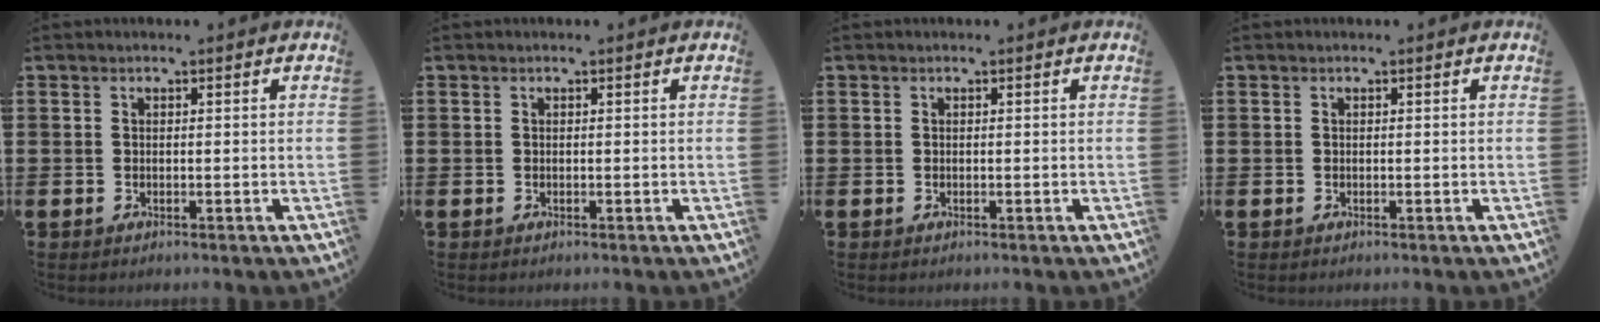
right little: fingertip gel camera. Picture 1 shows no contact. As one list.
[{"total": 0.0}, {"total": 0.0}, {"total": 0.0}]